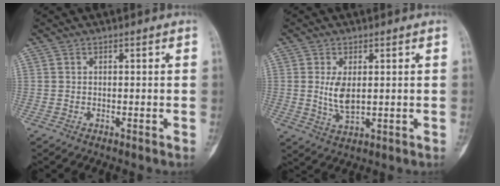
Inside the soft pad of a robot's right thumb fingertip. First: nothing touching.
{"total": 5.1, "force": [0.6, 2.4, 4.4], "torque": [-0.084, -0.014, 0.019]}